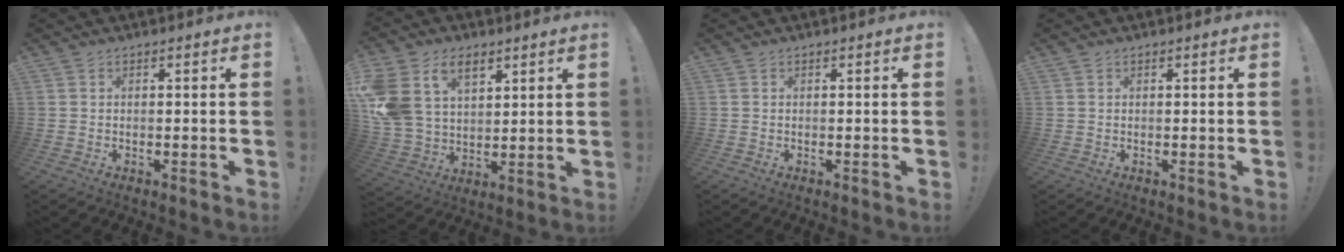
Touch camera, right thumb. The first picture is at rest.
{"total": 15.5, "force": [7.7, 10.6, 8.2], "torque": [-0.167, -0.039, 0.148]}
{"total": 0.0}
{"total": 0.0}